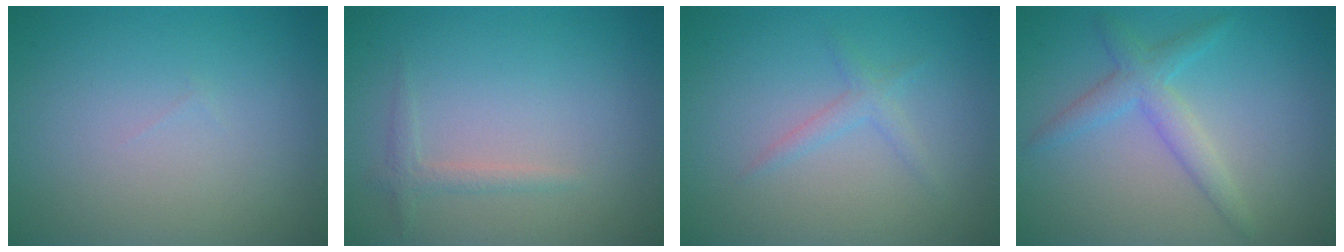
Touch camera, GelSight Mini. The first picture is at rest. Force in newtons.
{"total": 1.2, "press": 1.2, "slide": 0.0}
{"total": 1.3, "press": 1.3, "slide": 0.1}
{"total": 2.9, "press": 2.9, "slide": 0.1}